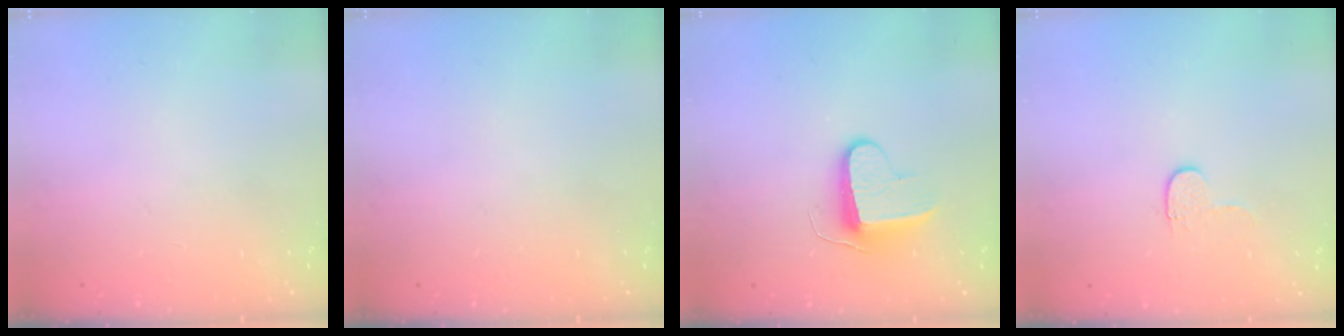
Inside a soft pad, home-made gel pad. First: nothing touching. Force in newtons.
{"total": 0.0}
{"total": 9.0, "press": 9.0, "slide": 0.5}
{"total": 3.6, "press": 3.6, "slide": 0.4}